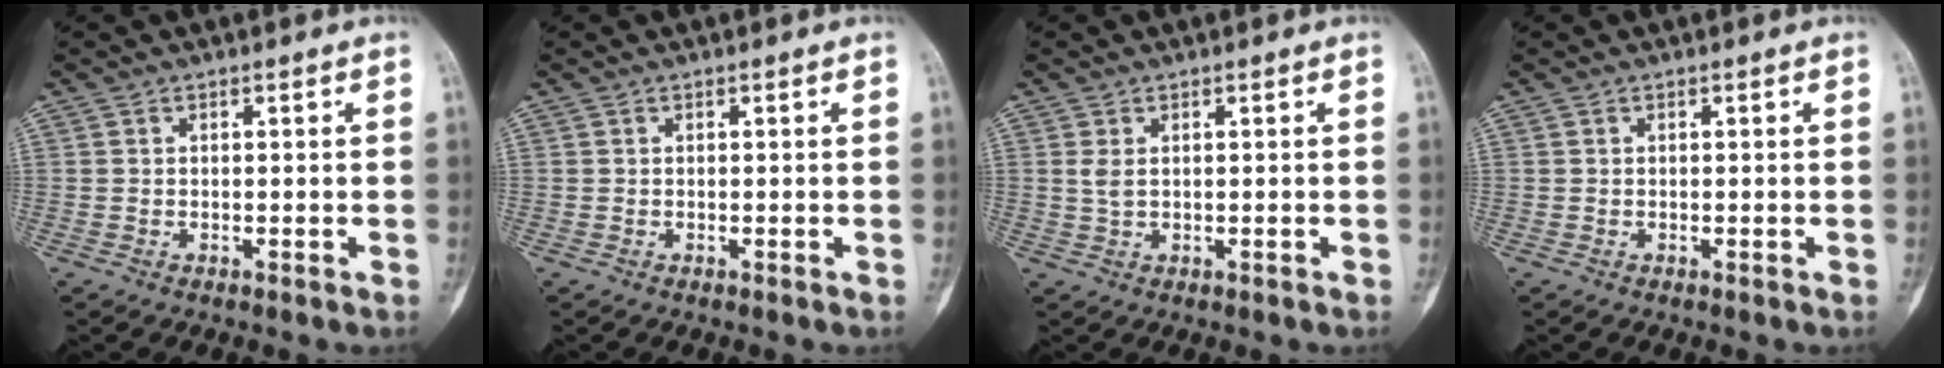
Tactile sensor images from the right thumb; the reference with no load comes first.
{"total": 0.0}
{"total": 1.7, "force": [0.4, 0.9, 1.4], "torque": [-0.029, 0.002, 0.015]}
{"total": 0.0}